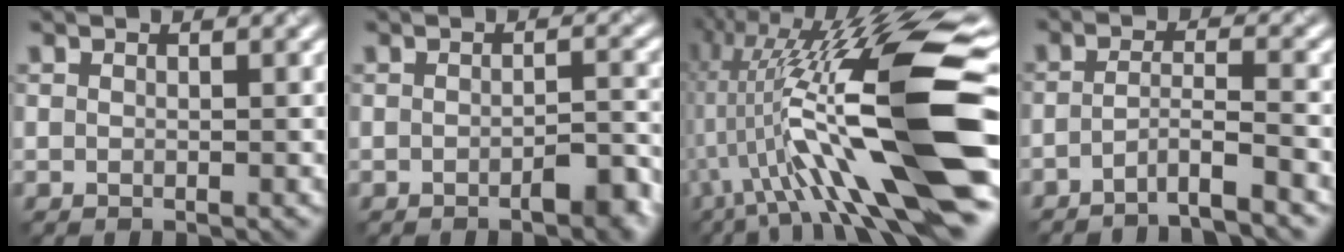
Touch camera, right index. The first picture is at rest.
{"total": 2.7, "force": [-2.0, 0.8, 1.6], "torque": [-0.022, 0.001, -0.031]}
{"total": 16.5, "force": [-1.2, 3.2, 16.2], "torque": [-0.298, 0.016, -0.015]}
{"total": 3.1, "force": [-2.6, 0.2, 1.7], "torque": [-0.025, 0.001, -0.059]}